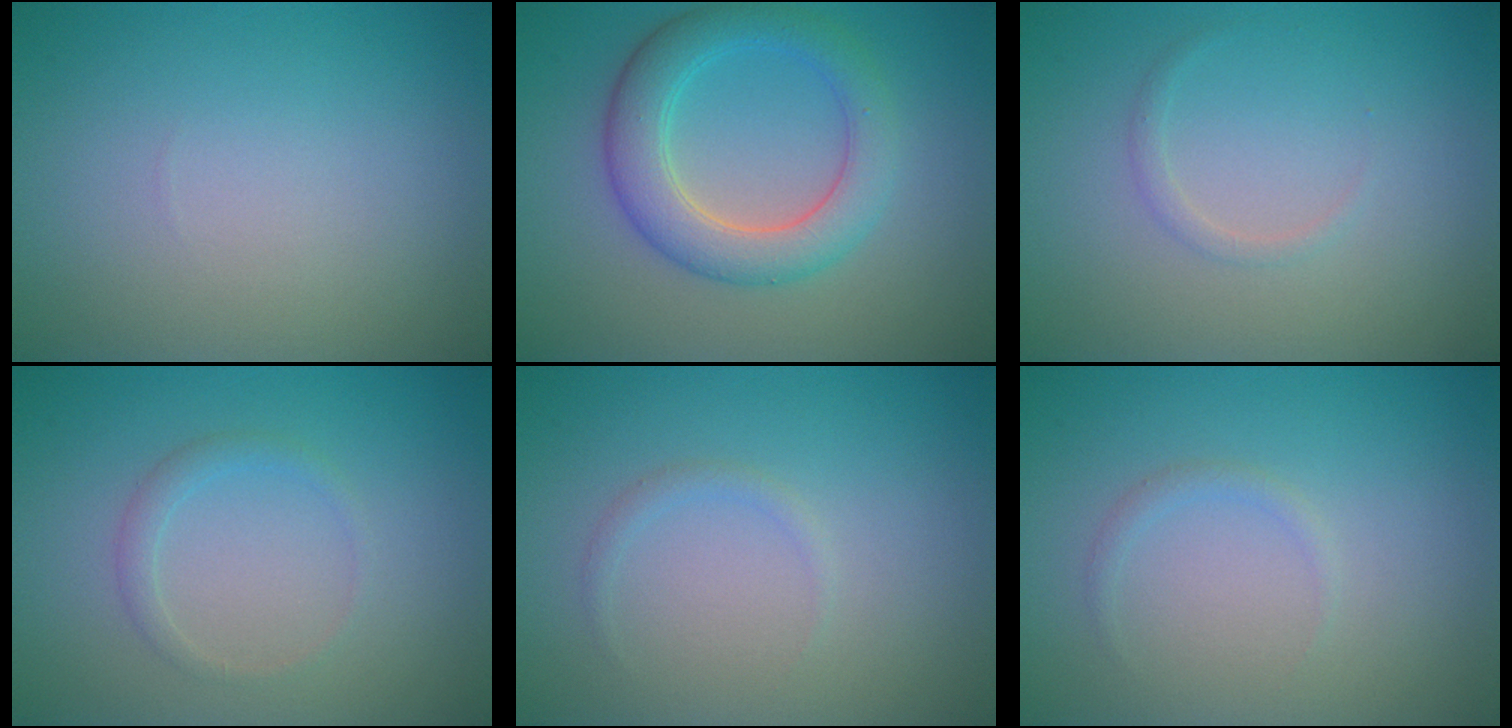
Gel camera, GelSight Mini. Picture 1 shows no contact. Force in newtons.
{"total": 5.2, "press": 5.2, "slide": 0.1}
{"total": 0.8, "press": 0.8, "slide": 0.0}
{"total": 1.3, "press": 1.3, "slide": 0.0}
{"total": 0.7, "press": 0.7, "slide": 0.1}
{"total": 0.7, "press": 0.7, "slide": 0.1}